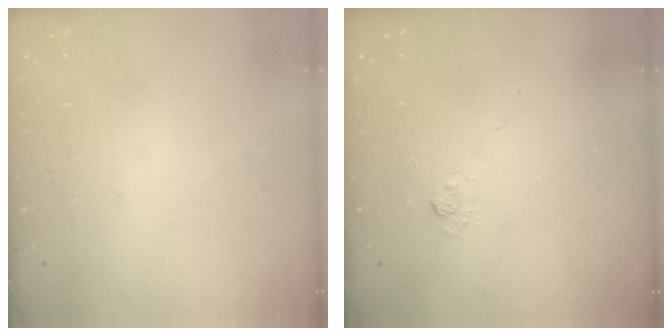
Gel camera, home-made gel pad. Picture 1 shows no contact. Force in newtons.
{"total": 2.9, "press": 2.4, "slide": 1.6}